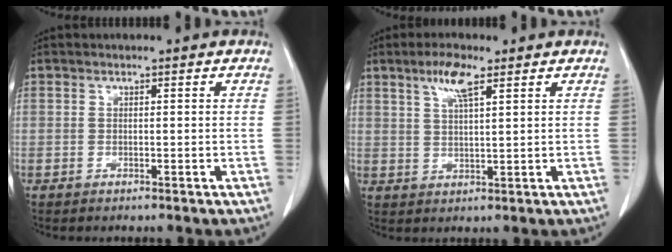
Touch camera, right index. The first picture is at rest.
{"total": 5.6, "force": [3.2, 1.3, 4.4], "torque": [-0.090, 0.005, 0.060]}